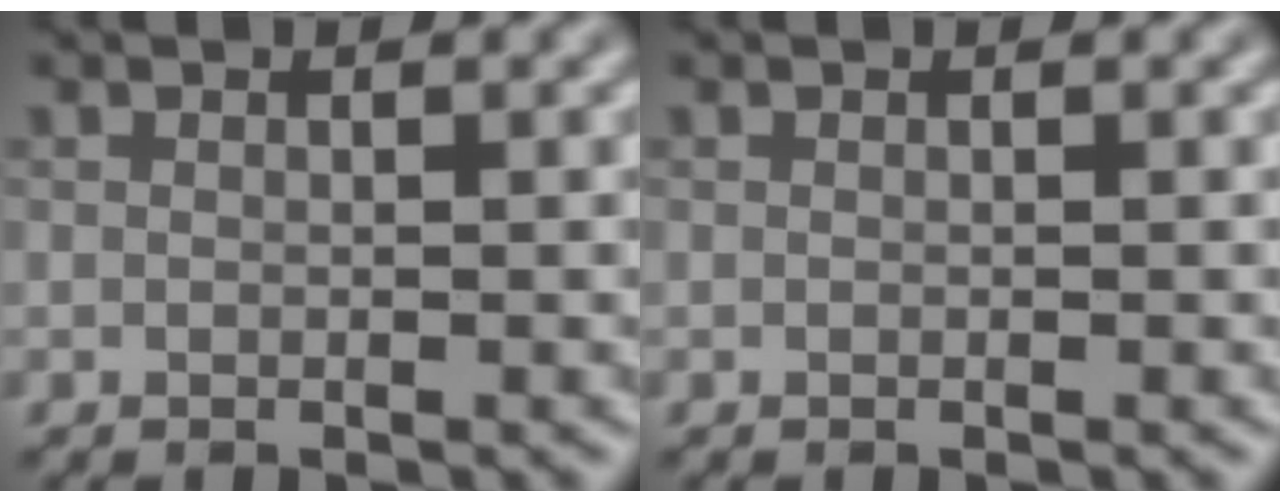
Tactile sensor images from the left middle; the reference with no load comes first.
{"total": 0.0}